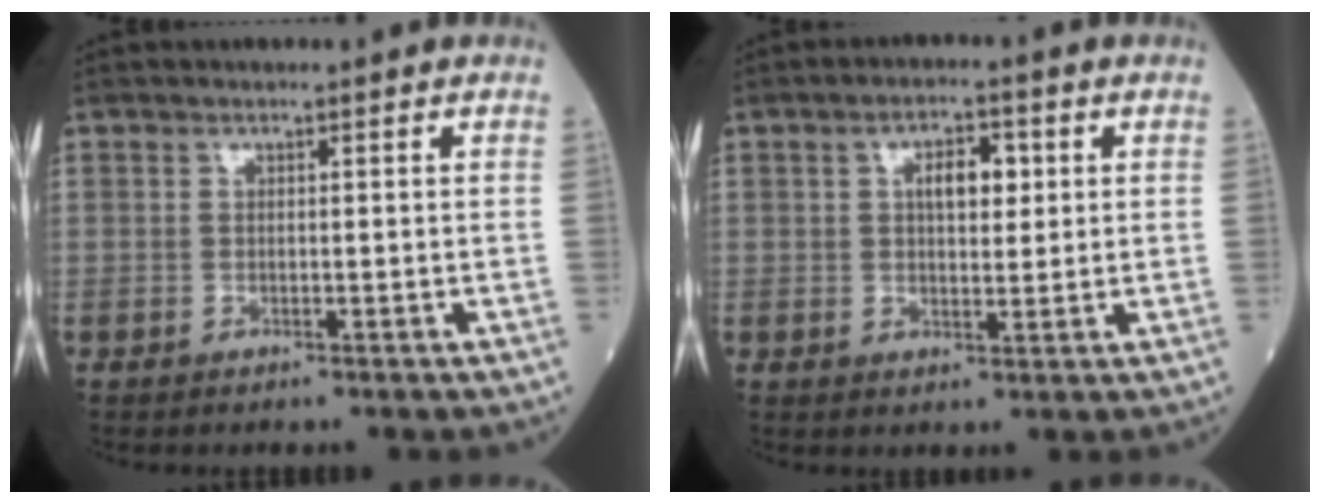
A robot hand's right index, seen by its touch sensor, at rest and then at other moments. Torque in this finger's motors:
{"motor_torque": [0.07, 0.02, 0.06, 0.05]}